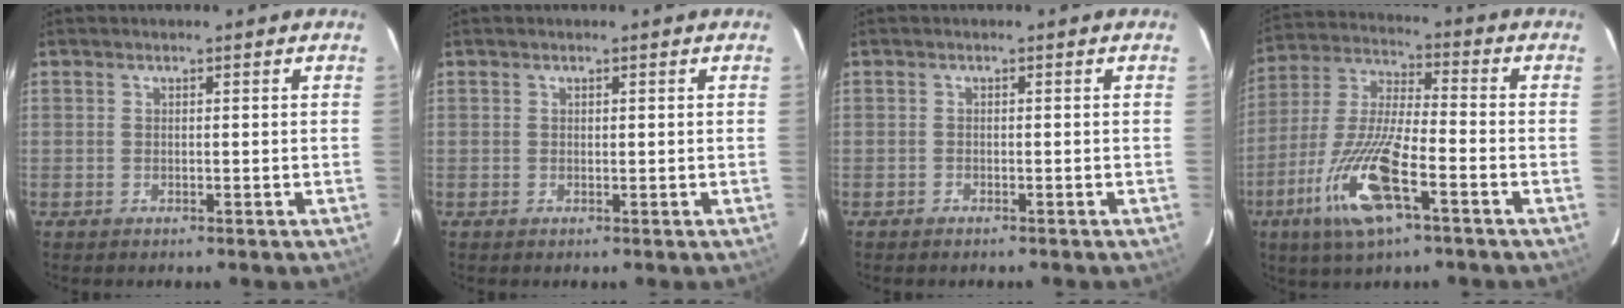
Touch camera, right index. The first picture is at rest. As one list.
[{"total": 0.0}, {"total": 1.1, "force": [-1.0, 0.3, 0.4], "torque": [-0.006, -0.003, -0.011]}, {"total": 14.6, "force": [-6.8, 2.6, 12.7], "torque": [-0.266, -0.018, -0.126]}]